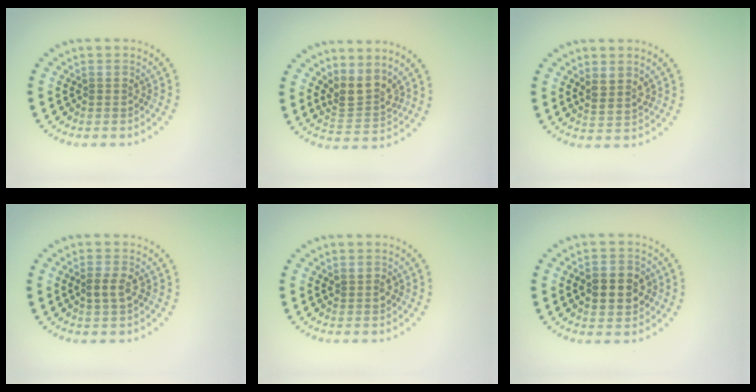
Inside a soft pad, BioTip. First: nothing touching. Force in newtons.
{"total": 3.0, "press": 2.3, "slide": 2.0}
{"total": 1.9, "press": 1.6, "slide": 1.0}
{"total": 1.9, "press": 1.8, "slide": 0.4}
{"total": 1.1, "press": 1.0, "slide": 0.4}
{"total": 3.7, "press": 3.7, "slide": 0.3}